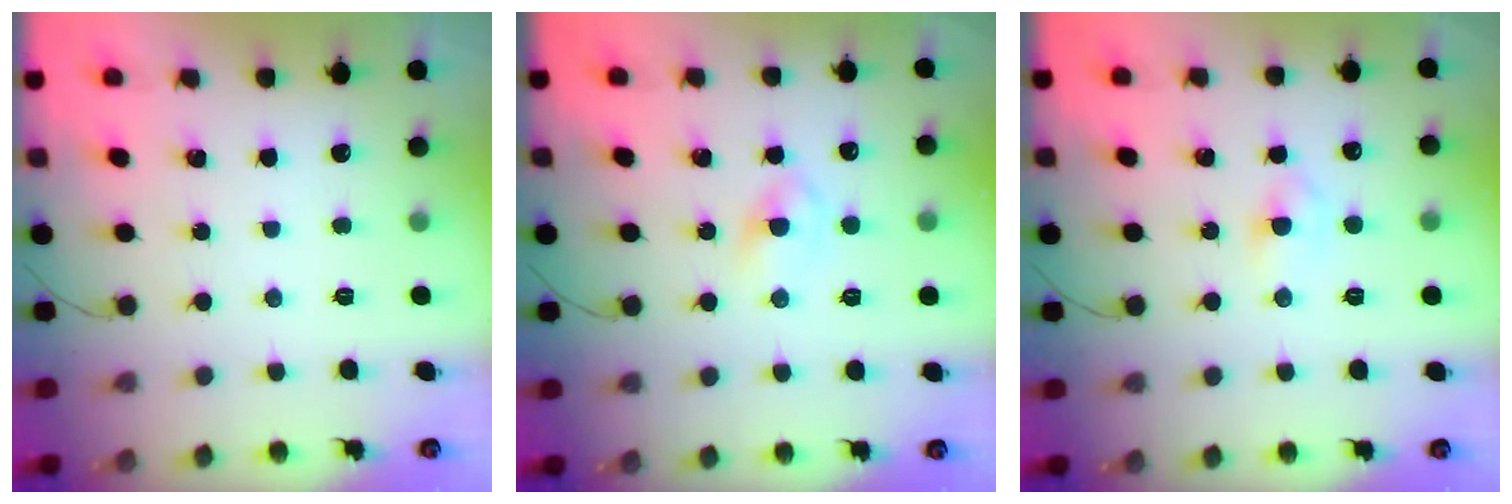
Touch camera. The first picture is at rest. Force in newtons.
{"total": 2.9, "press": 2.6, "slide": 1.3}
{"total": 2.4, "press": 2.1, "slide": 1.0}